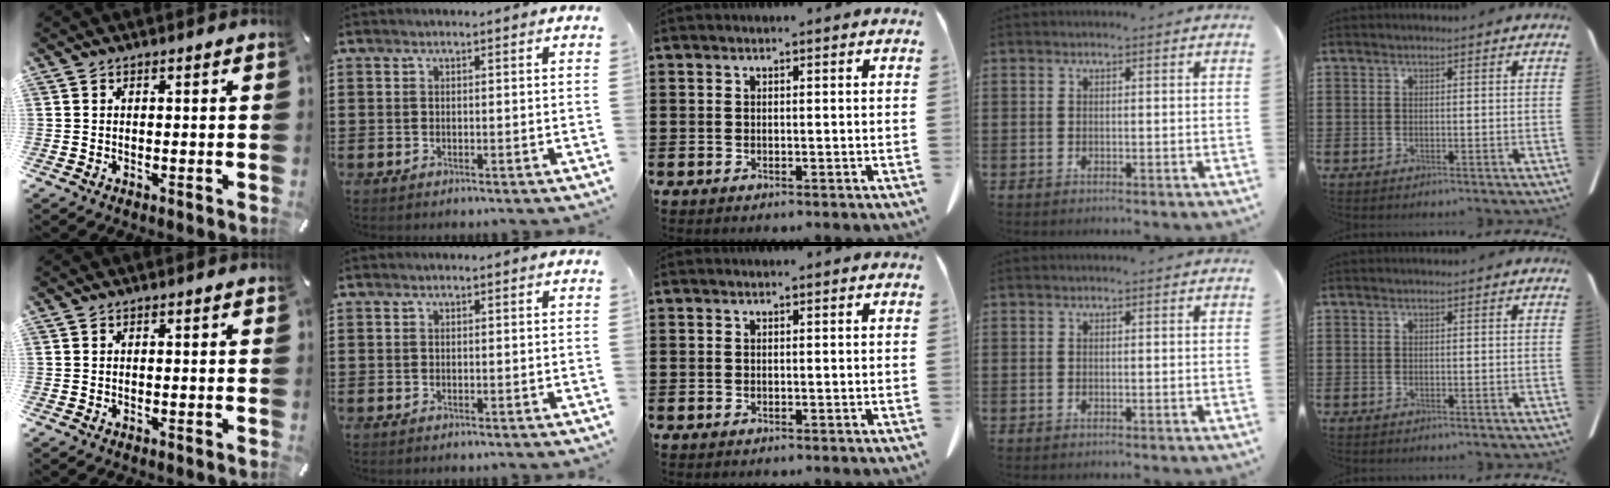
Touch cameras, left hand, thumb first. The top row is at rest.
{}